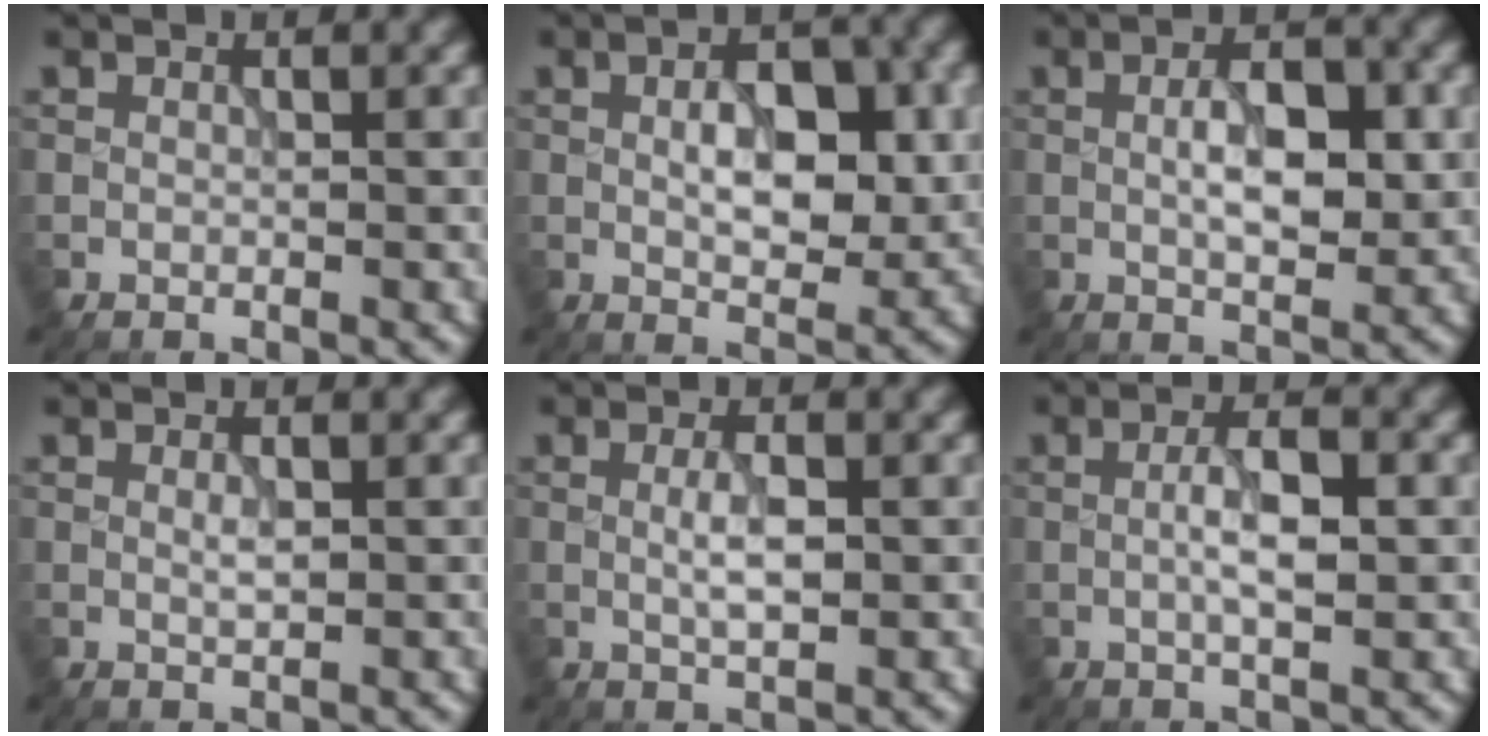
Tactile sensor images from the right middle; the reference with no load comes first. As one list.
[{"total": 5.7, "force": [0.4, 2.8, 4.9], "torque": [-0.076, 0.001, 0.008]}, {"total": 4.9, "force": [0.2, 2.1, 4.5], "torque": [-0.079, 0.002, 0.005]}, {"total": 0.9, "force": [0.1, 0.3, 0.8], "torque": [-0.018, -0.001, 0.003]}, {"total": 2.3, "force": [0.0, 0.6, 2.2], "torque": [-0.046, 0.000, 0.000]}, {"total": 3.5, "force": [-0.1, 0.9, 3.4], "torque": [-0.064, 0.004, -0.003]}]